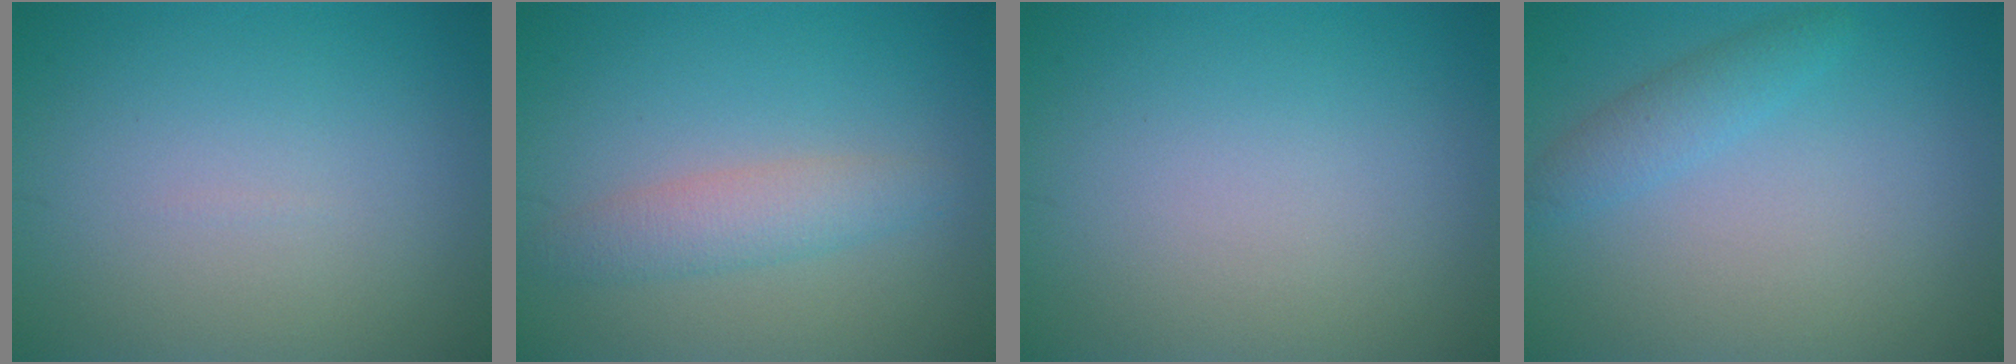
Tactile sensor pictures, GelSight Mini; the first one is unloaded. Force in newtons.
{"total": 2.8, "press": 2.8, "slide": 0.1}
{"total": 0.0}
{"total": 1.9, "press": 1.9, "slide": 0.1}